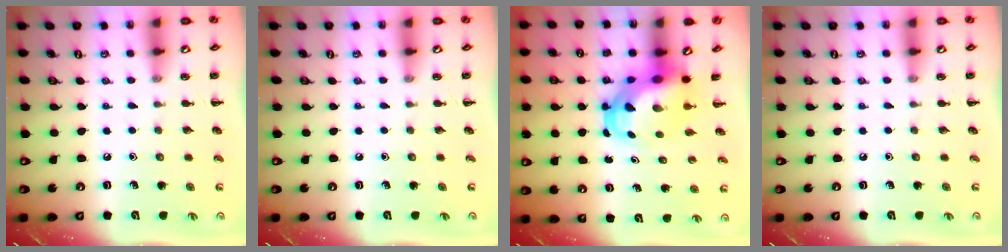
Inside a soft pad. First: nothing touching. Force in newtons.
{"total": 0.0}
{"total": 6.8, "press": 6.7, "slide": 1.1}
{"total": 0.0}